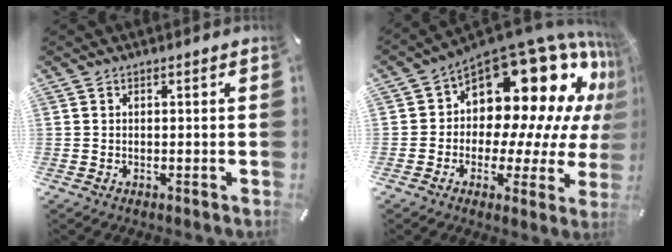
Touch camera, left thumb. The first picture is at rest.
{"total": 20.2, "force": [10.1, 12.4, 12.4], "torque": [-0.170, -0.099, 0.178]}